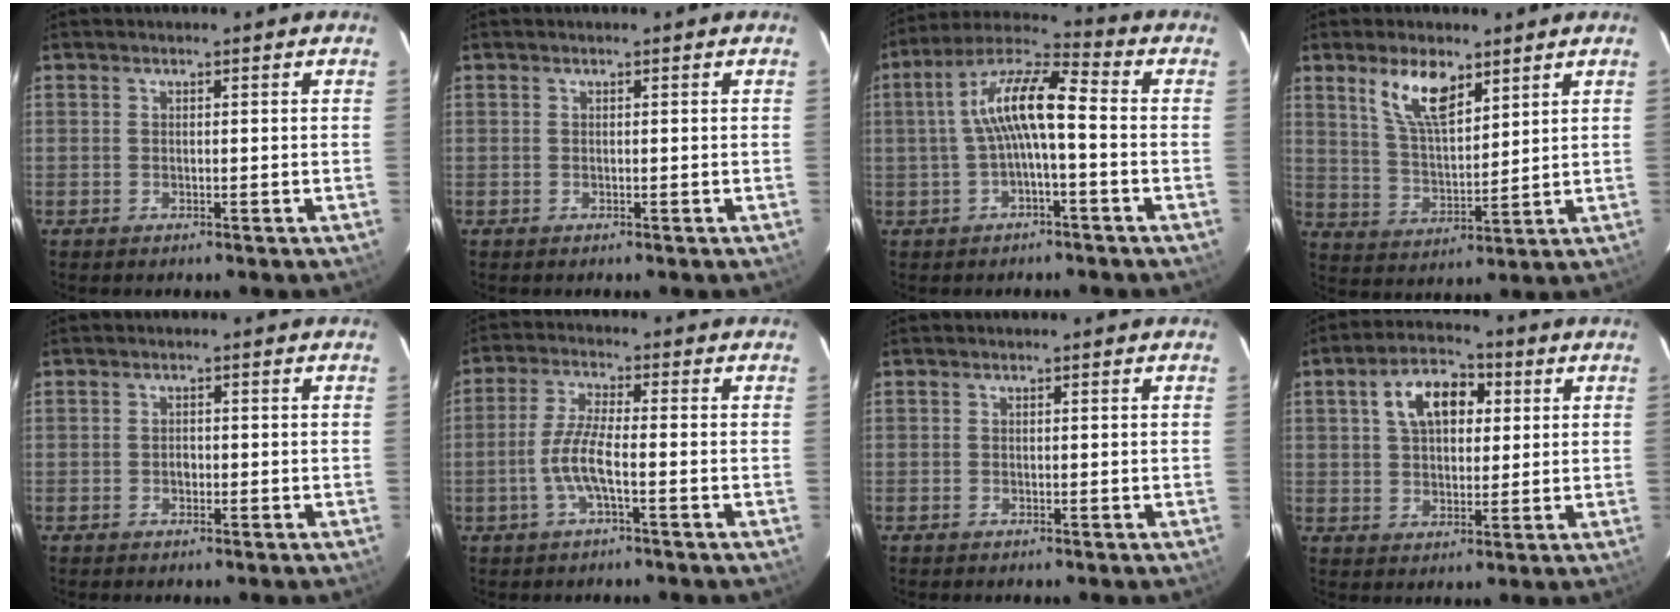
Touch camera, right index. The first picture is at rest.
{"total": 0.0}
{"total": 10.4, "force": [-0.8, 2.4, 10.1], "torque": [-0.203, 0.025, -0.018]}
{"total": 9.7, "force": [5.9, 3.9, 6.6], "torque": [-0.122, 0.007, 0.120]}
{"total": 1.1, "force": [-0.4, 0.9, 0.5], "torque": [-0.009, 0.004, -0.006]}
{"total": 6.2, "force": [-2.1, 0.8, 5.8], "torque": [-0.126, 0.003, -0.042]}
{"total": 0.0}
{"total": 10.0, "force": [3.2, 6.1, 7.2], "torque": [-0.127, 0.032, 0.053]}